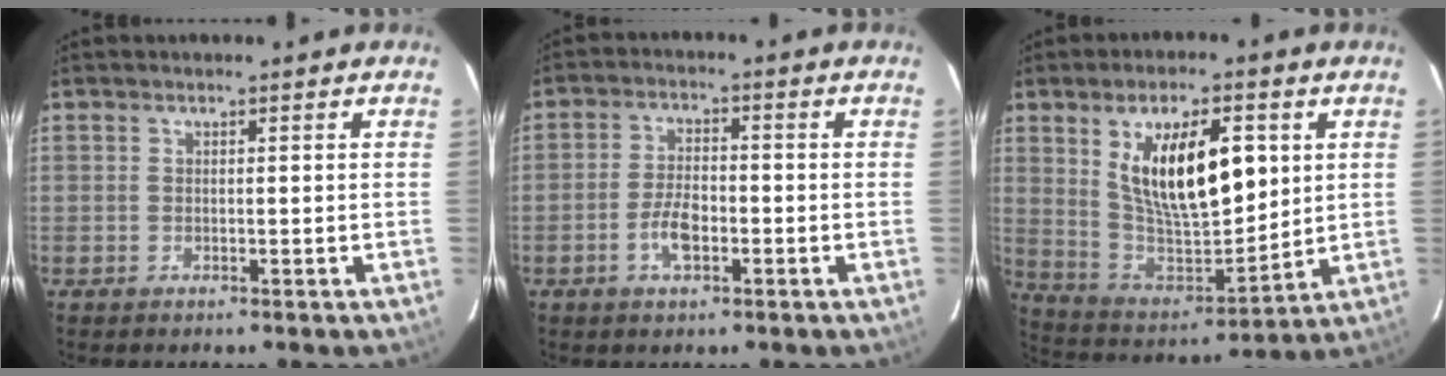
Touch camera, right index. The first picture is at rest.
{"total": 5.5, "force": [-2.2, 2.6, 4.3], "torque": [-0.090, 0.005, -0.040]}
{"total": 18.6, "force": [5.7, 8.0, 15.8], "torque": [-0.271, -0.005, 0.116]}